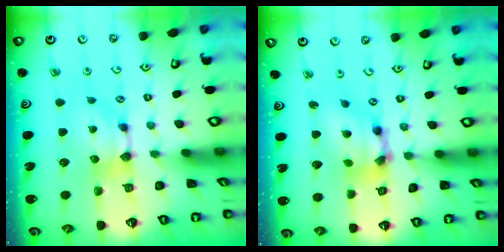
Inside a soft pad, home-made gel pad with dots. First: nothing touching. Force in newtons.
{"total": 8.4, "press": 7.8, "slide": 2.9}